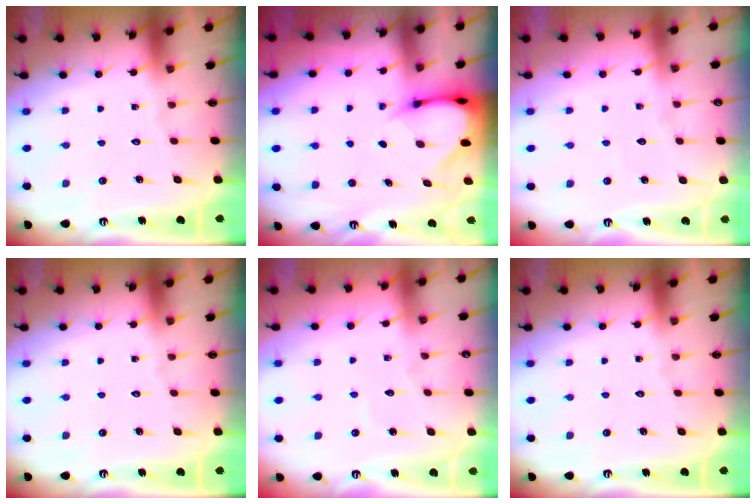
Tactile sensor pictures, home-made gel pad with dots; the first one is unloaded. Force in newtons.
{"total": 3.7, "press": 3.7, "slide": 0.2}
{"total": 2.5, "press": 2.5, "slide": 0.3}
{"total": 0.0}
{"total": 3.4, "press": 3.4, "slide": 0.4}
{"total": 0.0}